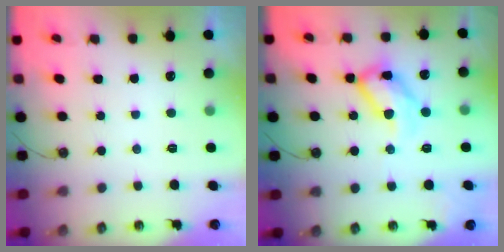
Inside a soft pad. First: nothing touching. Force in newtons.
{"total": 15.7, "press": 15.7, "slide": 0.7}